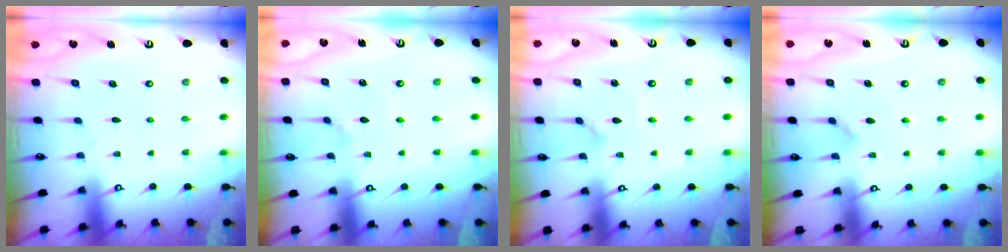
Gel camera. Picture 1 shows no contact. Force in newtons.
{"total": 1.3, "press": 1.3, "slide": 0.3}
{"total": 1.3, "press": 1.3, "slide": 0.1}
{"total": 5.8, "press": 5.8, "slide": 0.4}